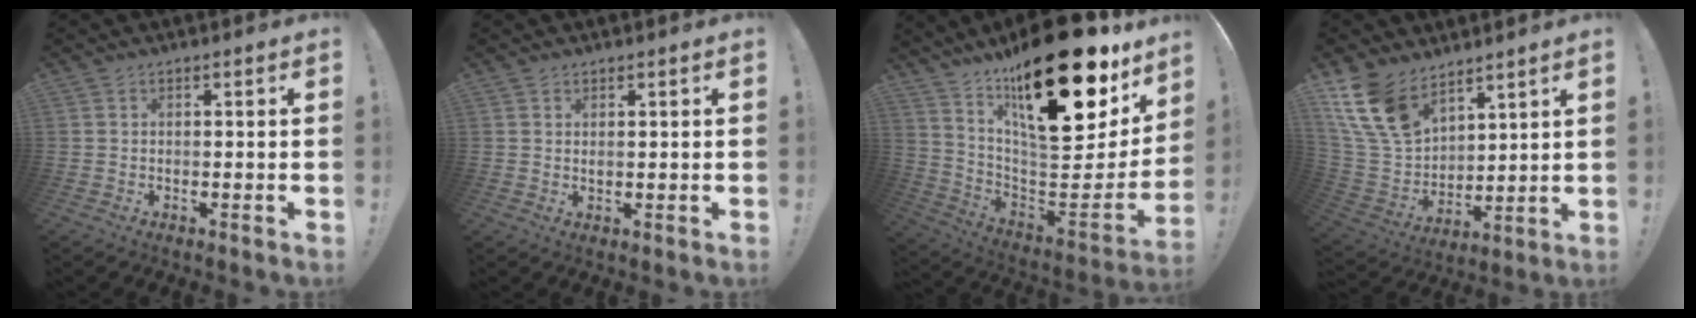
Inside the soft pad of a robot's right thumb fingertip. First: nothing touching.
{"total": 0.9, "force": [0.6, 0.5, 0.4], "torque": [-0.002, -0.004, 0.011]}
{"total": 29.8, "force": [16.2, 11.8, 22.0], "torque": [-0.316, -0.105, 0.288]}
{"total": 16.0, "force": [10.9, 9.0, 7.5], "torque": [-0.160, -0.062, 0.213]}